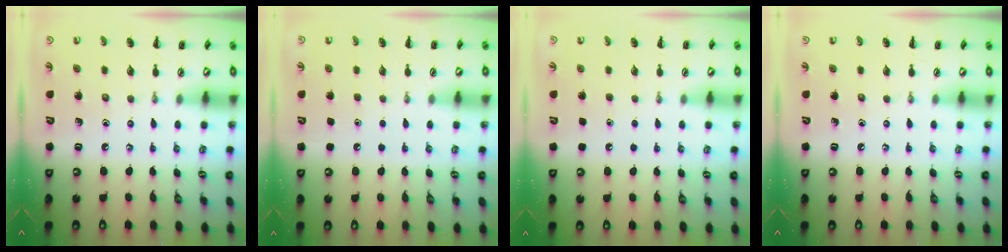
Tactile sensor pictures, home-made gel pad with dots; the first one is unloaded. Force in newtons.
{"total": 1.6, "press": 1.6, "slide": 0.1}
{"total": 1.8, "press": 1.8, "slide": 0.1}
{"total": 0.0}